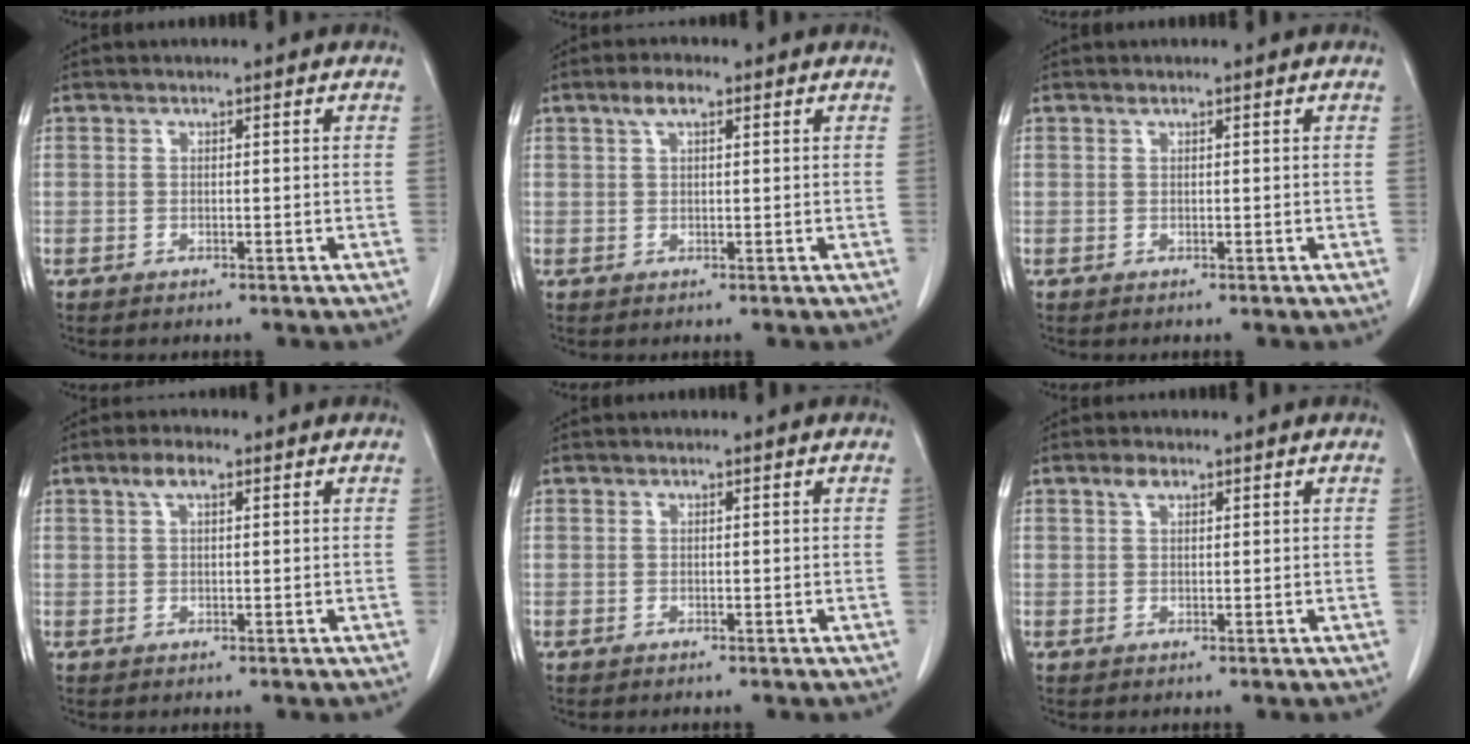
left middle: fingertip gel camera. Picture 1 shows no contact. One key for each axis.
{"total": 3.0, "fx": 1.6, "fy": 1.0, "fz": 2.2, "tx": -0.048, "ty": 0.011, "tz": 0.032}
{"total": 0.0}
{"total": 2.9, "fx": 1.5, "fy": 1.0, "fz": 2.2, "tx": -0.049, "ty": 0.012, "tz": 0.030}
{"total": 0.0}
{"total": 1.7, "fx": 1.1, "fy": 0.8, "fz": 1.1, "tx": -0.024, "ty": 0.007, "tz": 0.020}